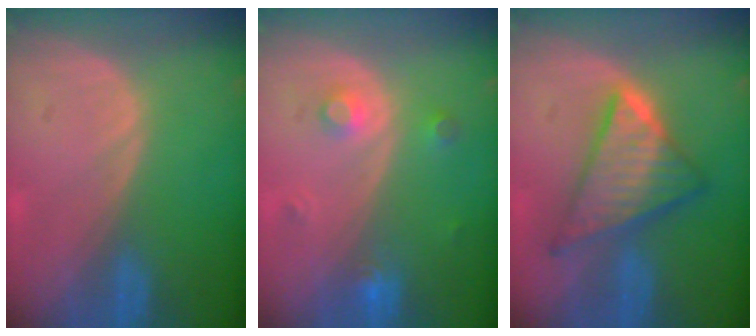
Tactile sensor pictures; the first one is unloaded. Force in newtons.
{"total": 3.2, "press": 2.9, "slide": 1.1}
{"total": 9.2, "press": 9.1, "slide": 0.6}